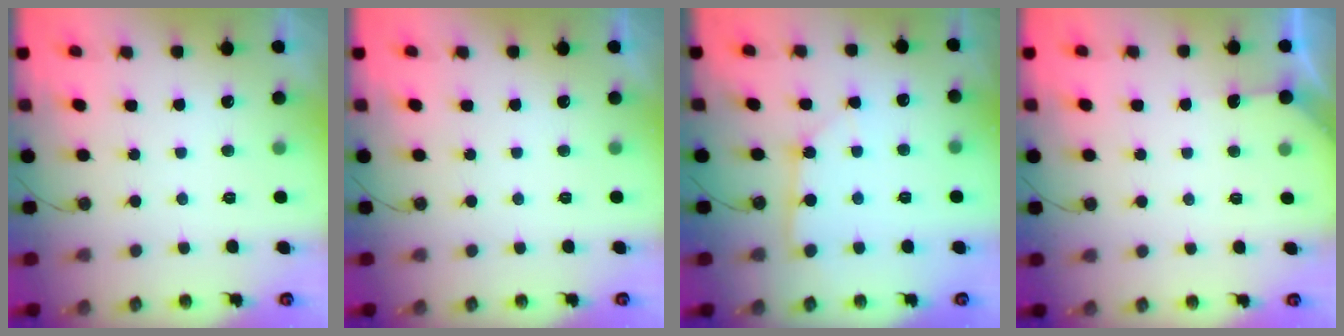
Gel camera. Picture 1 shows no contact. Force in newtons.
{"total": 0.0}
{"total": 2.9, "press": 2.9, "slide": 0.2}
{"total": 2.9, "press": 2.9, "slide": 0.4}